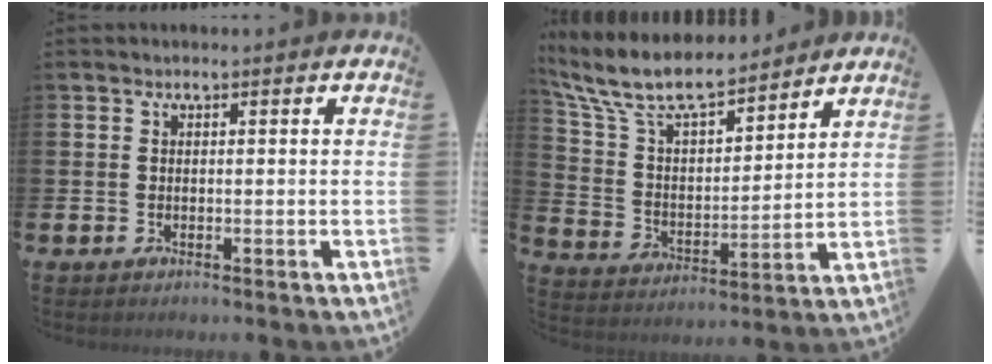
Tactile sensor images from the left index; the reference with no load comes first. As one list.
[{"total": 10.0, "force": [8.9, 2.5, 3.8], "torque": [-0.117, -0.055, 0.156]}]